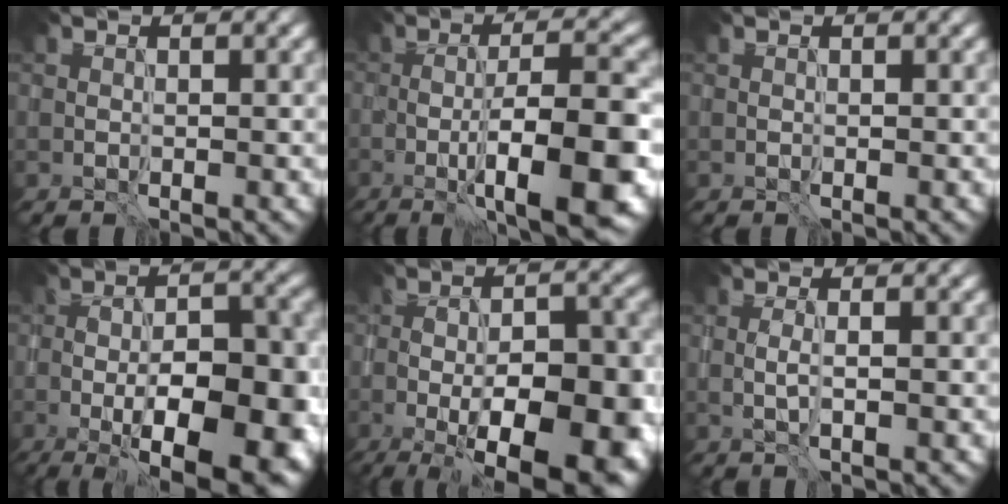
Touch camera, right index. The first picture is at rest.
{"total": 10.3, "force": [-3.5, 2.4, 9.4], "torque": [-0.126, 0.004, -0.054]}
{"total": 0.0}
{"total": 12.7, "force": [-4.3, 4.8, 11.0], "torque": [-0.137, 0.001, -0.063]}
{"total": 13.5, "force": [-4.9, 5.2, 11.4], "torque": [-0.143, -0.002, -0.070]}
{"total": 0.9, "force": [0.0, 0.0, 0.9], "torque": [-0.021, 0.001, -0.001]}